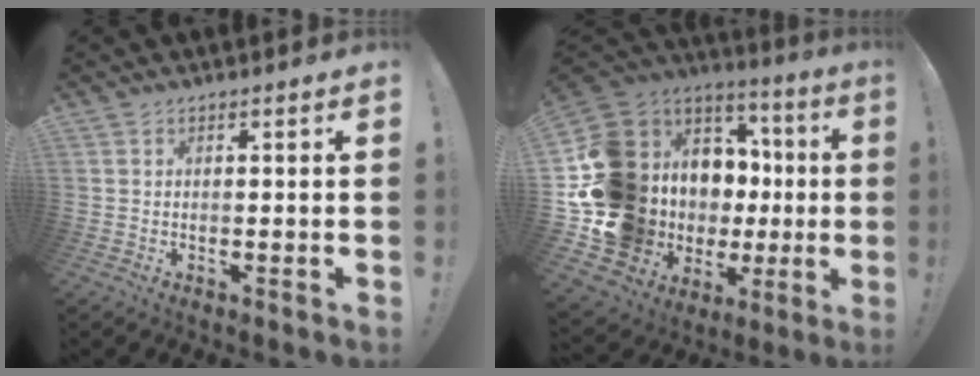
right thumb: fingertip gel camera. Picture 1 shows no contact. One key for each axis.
{"total": 17.6, "fx": 0.5, "fy": 13.5, "fz": 11.2, "tx": -0.225, "ty": -0.059, "tz": 0.081}